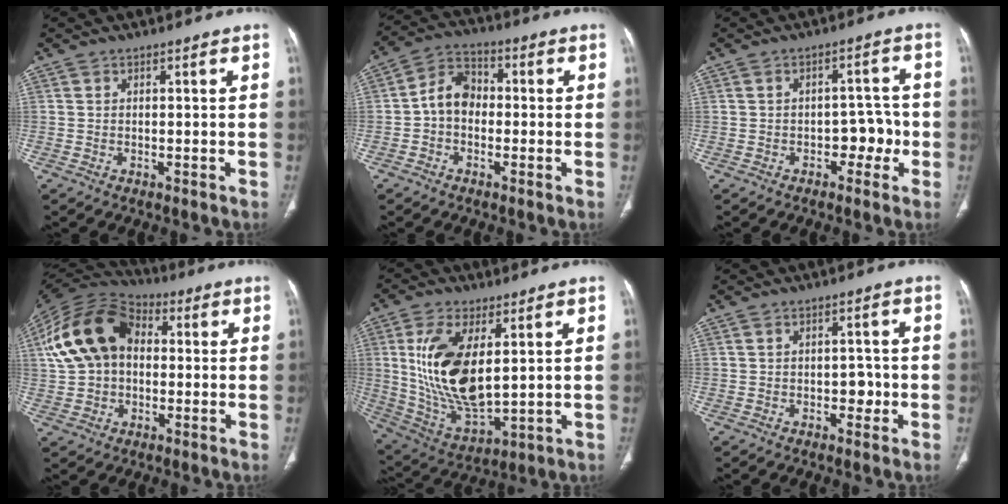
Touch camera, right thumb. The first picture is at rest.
{"total": 7.1, "force": [-0.8, 5.4, 4.6], "torque": [-0.062, 0.027, -0.031]}
{"total": 4.9, "force": [-1.7, 3.3, 3.1], "torque": [-0.014, 0.027, -0.027]}
{"total": 17.0, "force": [2.4, 12.3, 11.6], "torque": [-0.211, 0.032, 0.033]}
{"total": 17.7, "force": [3.7, 8.5, 15.1], "torque": [-0.290, -0.024, 0.086]}
{"total": 2.6, "force": [-0.6, 1.8, 1.7], "torque": [-0.009, 0.006, -0.009]}